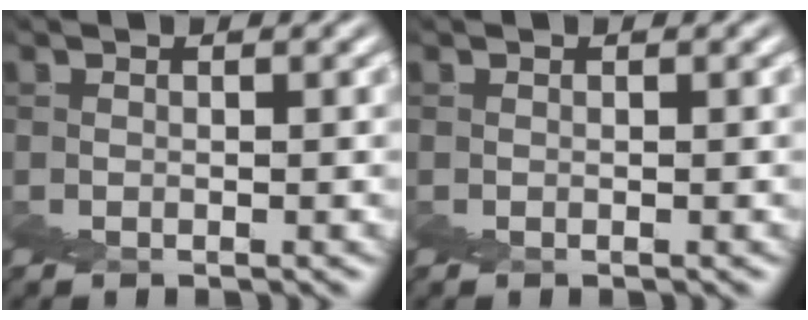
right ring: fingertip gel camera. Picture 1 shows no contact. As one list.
[{"total": 0.0}]